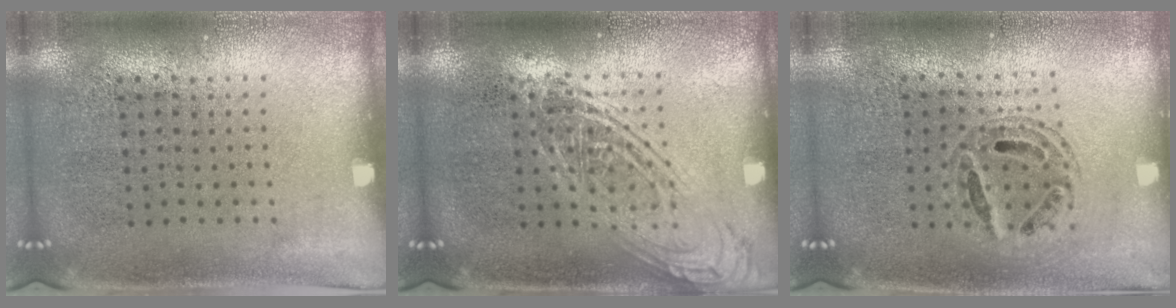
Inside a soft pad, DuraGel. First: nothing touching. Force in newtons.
{"total": 2.4, "press": 2.4, "slide": 0.3}
{"total": 0.6, "press": 0.6, "slide": 0.2}